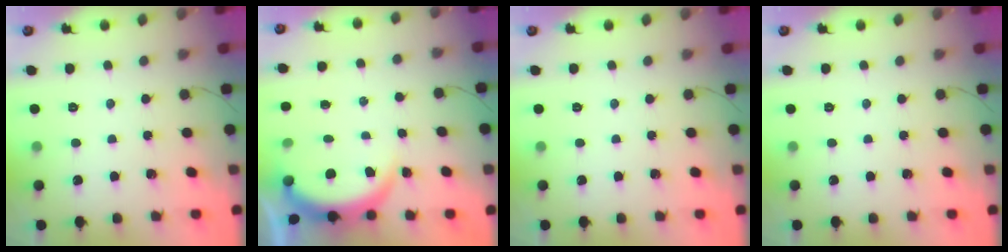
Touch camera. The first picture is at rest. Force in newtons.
{"total": 3.7, "press": 3.7, "slide": 0.1}
{"total": 0.0}
{"total": 0.0}